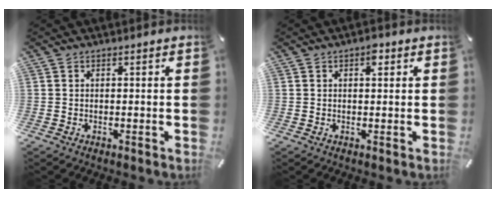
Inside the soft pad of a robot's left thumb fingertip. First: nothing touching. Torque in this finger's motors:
{"motor_torque": [0.44, 0.19, -0.05, 0.02, 0.09]}